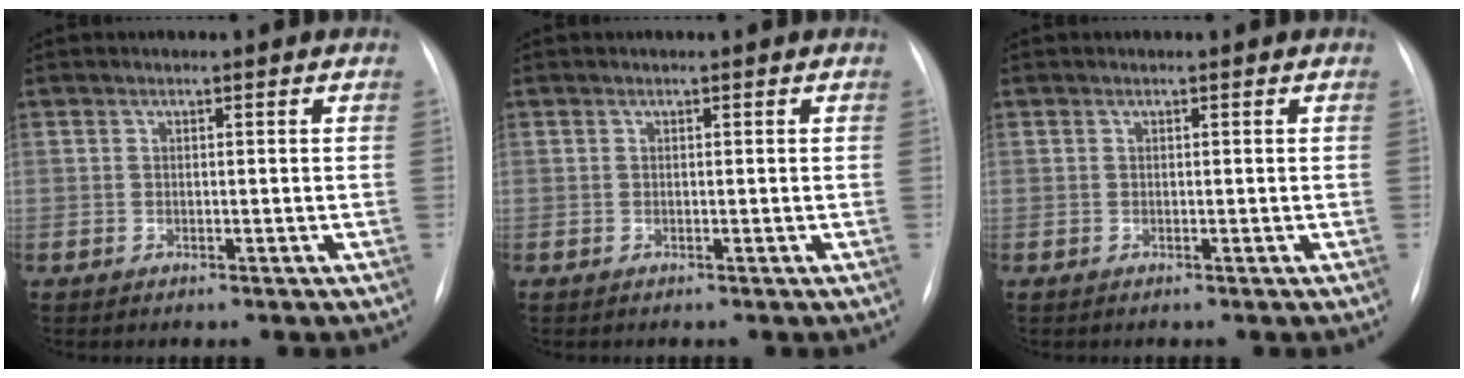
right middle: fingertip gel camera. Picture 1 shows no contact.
{"total": 0.0}
{"total": 0.0}